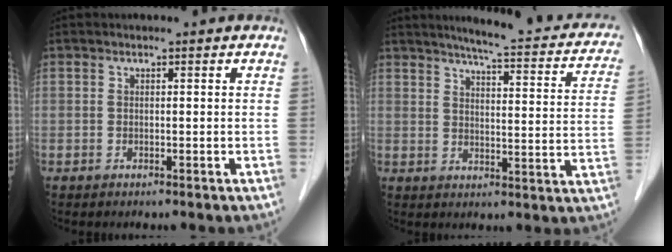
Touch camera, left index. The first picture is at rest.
{"total": 18.3, "force": [15.5, 2.6, 9.4], "torque": [-0.110, -0.014, 0.173]}